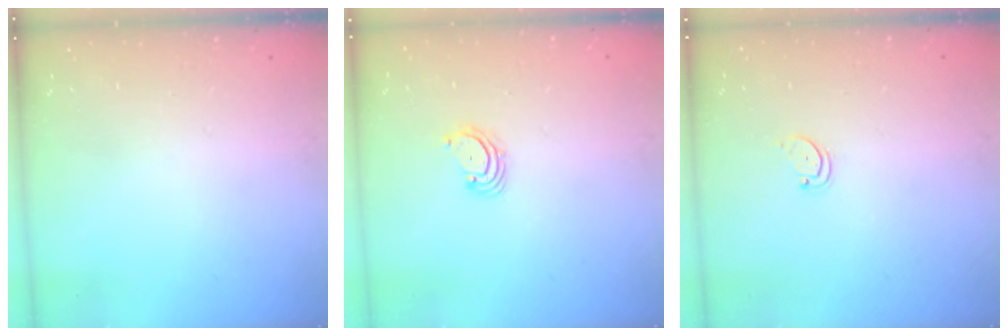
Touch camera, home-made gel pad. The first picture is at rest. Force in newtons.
{"total": 2.6, "press": 2.6, "slide": 0.3}
{"total": 1.6, "press": 1.6, "slide": 0.4}